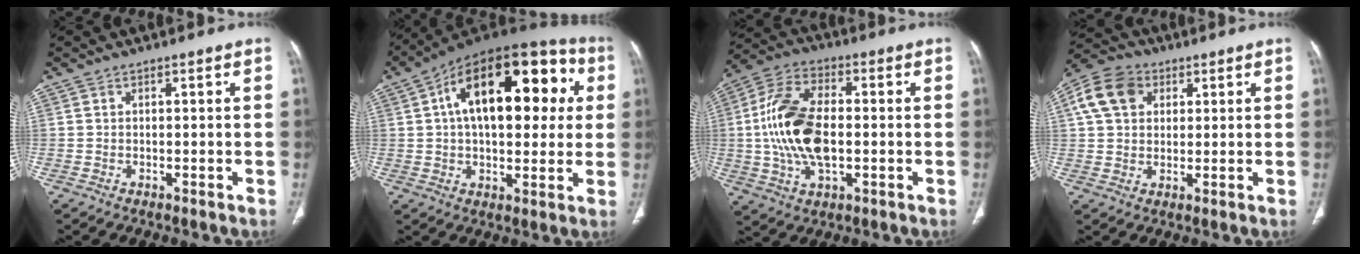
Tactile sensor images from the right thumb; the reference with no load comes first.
{"total": 26.0, "force": [6.1, 13.4, 21.4], "torque": [-0.299, 0.036, 0.085]}
{"total": 16.5, "force": [-0.4, 8.9, 13.9], "torque": [-0.278, 0.014, -0.010]}
{"total": 10.2, "force": [3.5, 7.7, 5.8], "torque": [-0.099, 0.010, 0.058]}